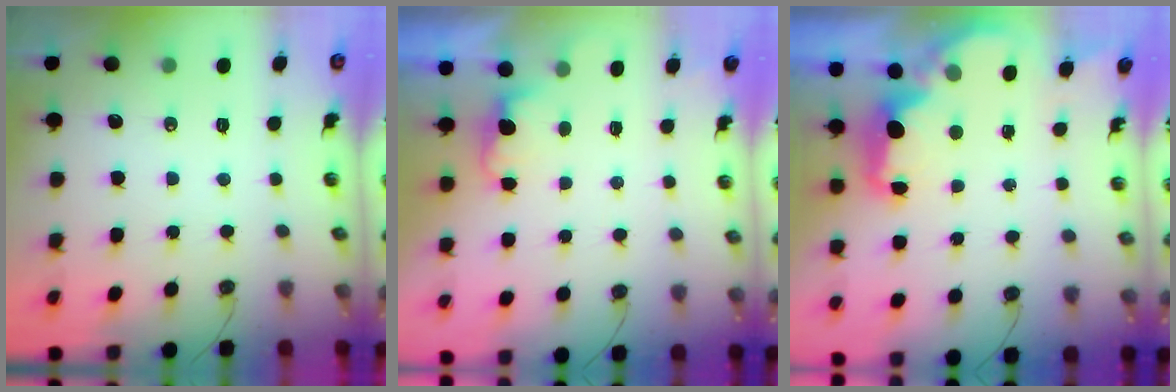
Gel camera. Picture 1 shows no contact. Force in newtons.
{"total": 1.3, "press": 1.1, "slide": 0.8}
{"total": 2.4, "press": 2.3, "slide": 0.9}